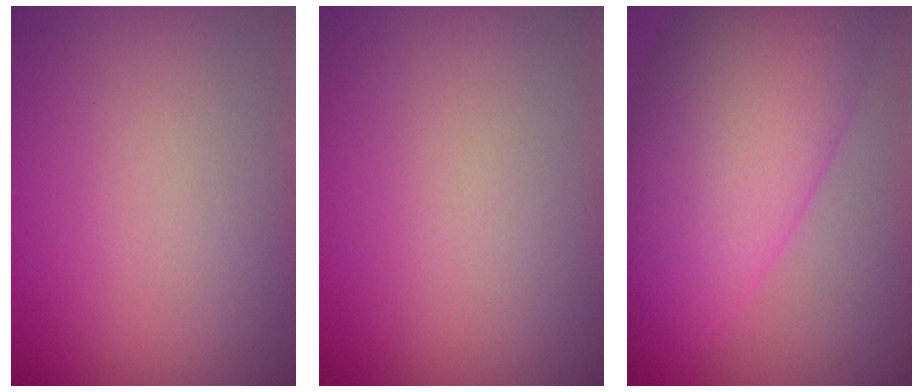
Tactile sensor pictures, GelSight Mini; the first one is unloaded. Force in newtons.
{"total": 0.0}
{"total": 11.9, "press": 11.9, "slide": 0.3}